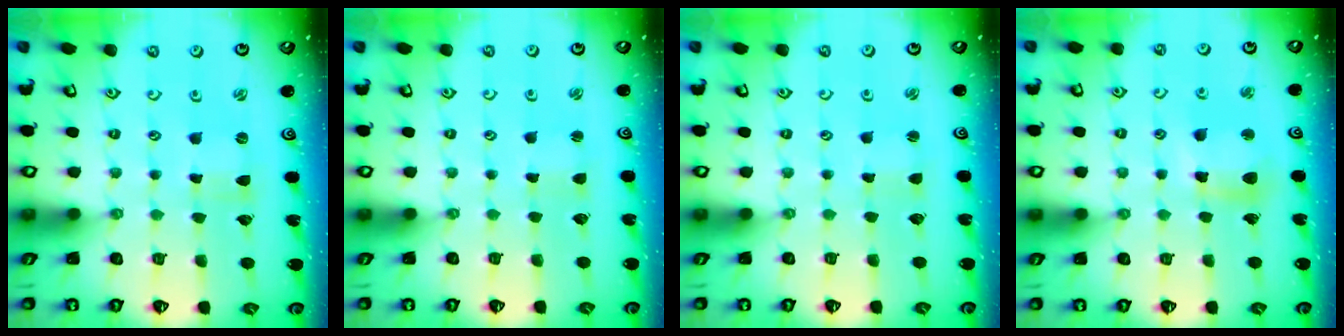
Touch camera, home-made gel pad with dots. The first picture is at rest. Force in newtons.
{"total": 1.0, "press": 1.0, "slide": 0.0}
{"total": 1.0, "press": 1.0, "slide": 0.0}
{"total": 9.5, "press": 9.4, "slide": 1.4}